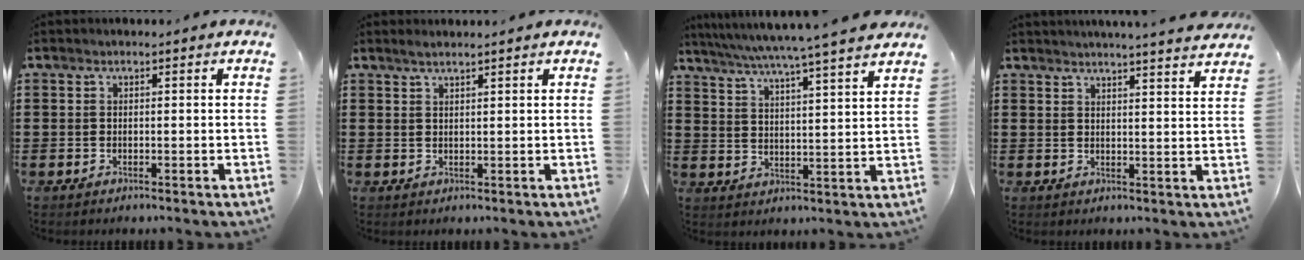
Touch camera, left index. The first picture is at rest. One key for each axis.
{"total": 1.3, "fx": 1.3, "fy": -0.1, "fz": 0.4, "tx": -0.010, "ty": 0.001, "tz": 0.024}
{"total": 5.8, "fx": 5.0, "fy": -1.2, "fz": 2.5, "tx": -0.070, "ty": -0.040, "tz": 0.080}
{"total": 3.4, "fx": 3.3, "fy": -0.9, "fz": 0.4, "tx": -0.018, "ty": -0.018, "tz": 0.058}